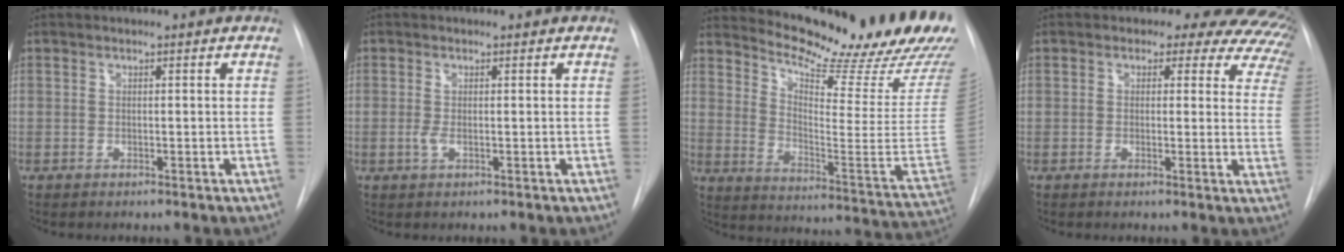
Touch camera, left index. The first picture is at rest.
{"total": 1.3, "force": [-0.1, 0.5, 1.2], "torque": [-0.030, -0.003, 0.001]}
{"total": 25.3, "force": [21.9, 1.5, 12.6], "torque": [-0.200, -0.106, 0.281]}
{"total": 14.5, "force": [11.3, 6.8, 6.0], "torque": [-0.068, -0.004, 0.097]}